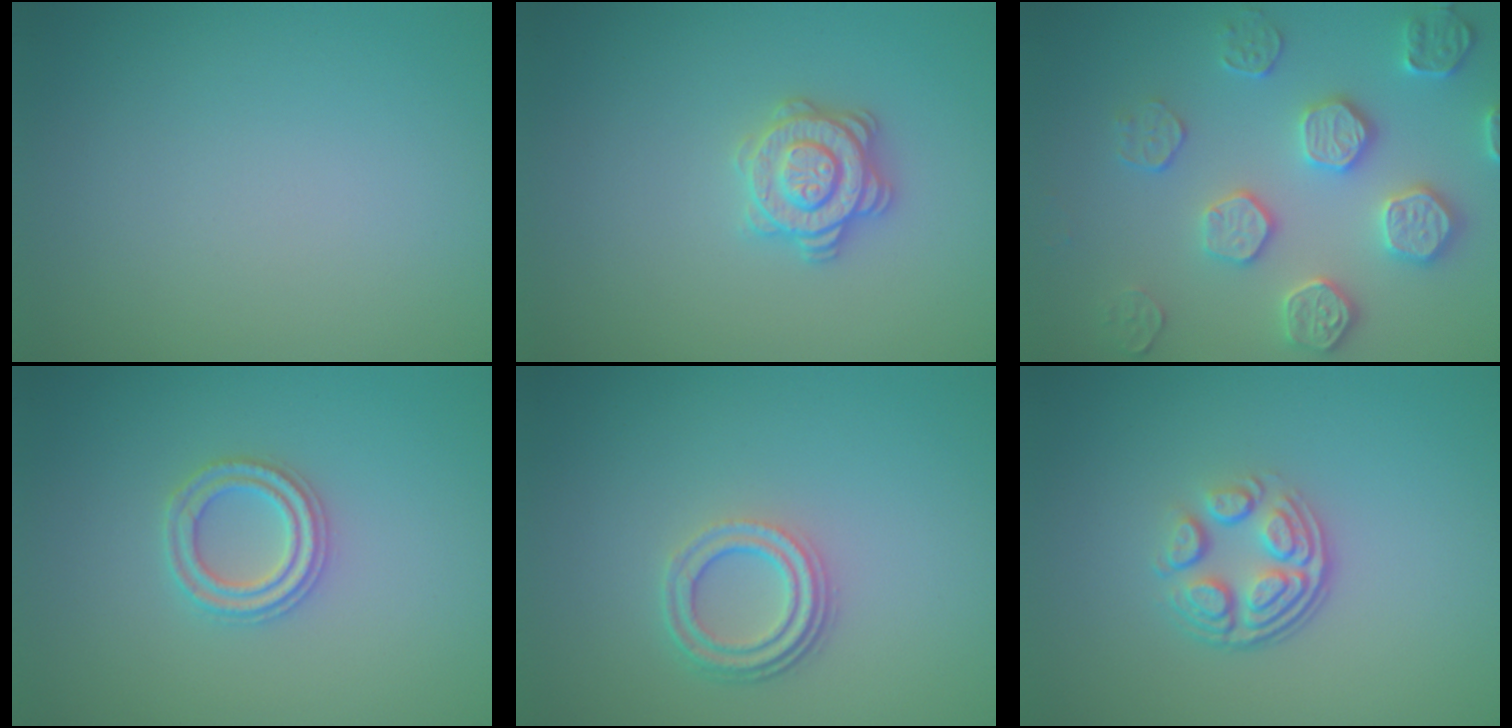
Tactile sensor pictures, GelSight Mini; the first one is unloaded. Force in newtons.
{"total": 2.9, "press": 2.9, "slide": 0.4}
{"total": 4.6, "press": 4.3, "slide": 1.7}
{"total": 2.3, "press": 2.2, "slide": 0.4}
{"total": 3.3, "press": 2.4, "slide": 2.3}
{"total": 4.0, "press": 2.8, "slide": 2.9}